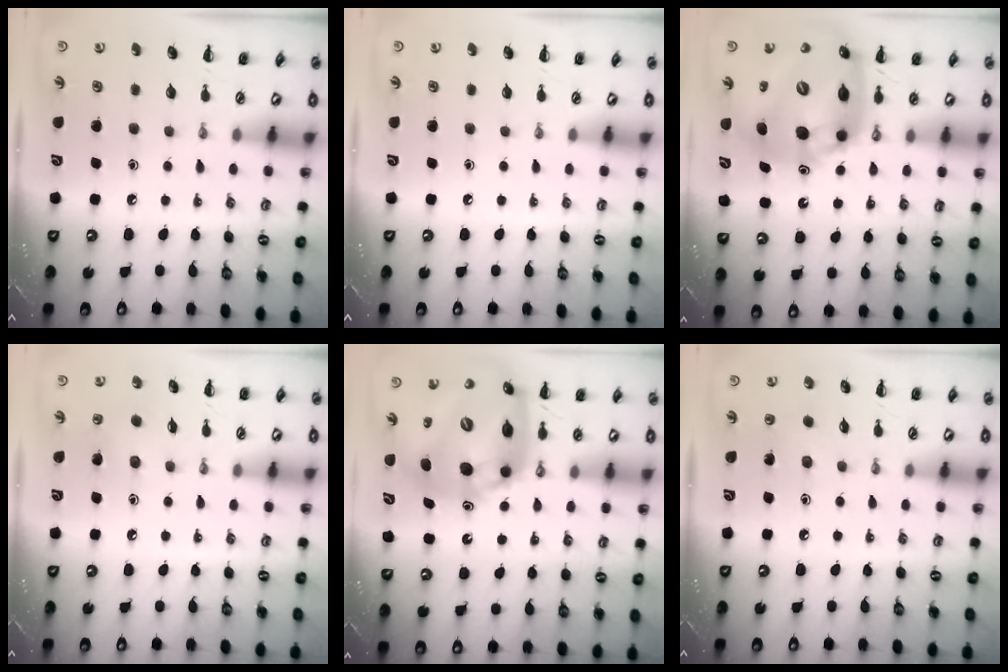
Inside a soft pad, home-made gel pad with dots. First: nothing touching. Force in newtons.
{"total": 0.0}
{"total": 17.5, "press": 16.7, "slide": 5.2}
{"total": 4.1, "press": 3.9, "slide": 1.2}
{"total": 17.5, "press": 16.7, "slide": 5.2}
{"total": 2.6, "press": 2.5, "slide": 0.9}